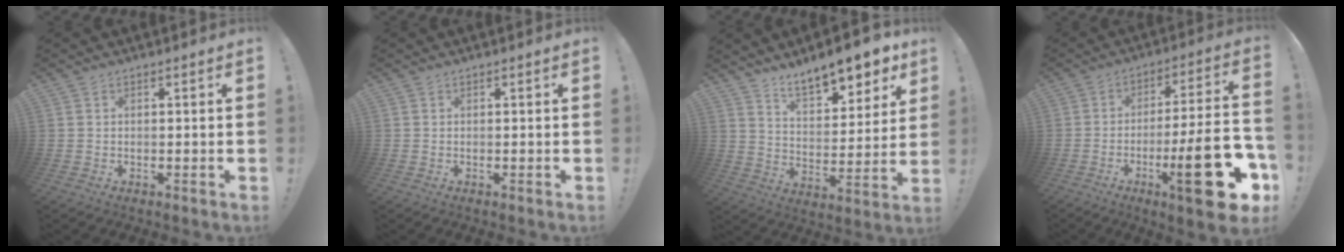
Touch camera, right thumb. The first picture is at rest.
{"total": 0.0}
{"total": 13.2, "force": [10.7, 4.7, 6.2], "torque": [-0.095, -0.078, 0.187]}
{"total": 23.1, "force": [-8.8, 5.3, 20.7], "torque": [-0.296, 0.040, -0.130]}